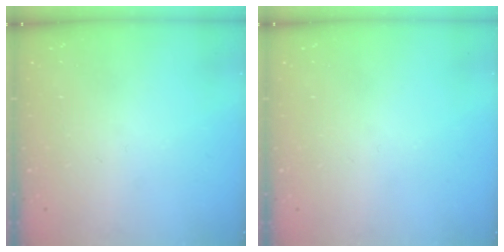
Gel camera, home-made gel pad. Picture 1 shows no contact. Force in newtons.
{"total": 0.0}